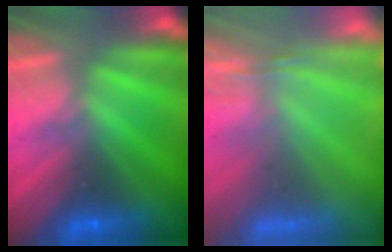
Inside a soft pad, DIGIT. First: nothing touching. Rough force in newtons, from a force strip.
{"total": 7.3}